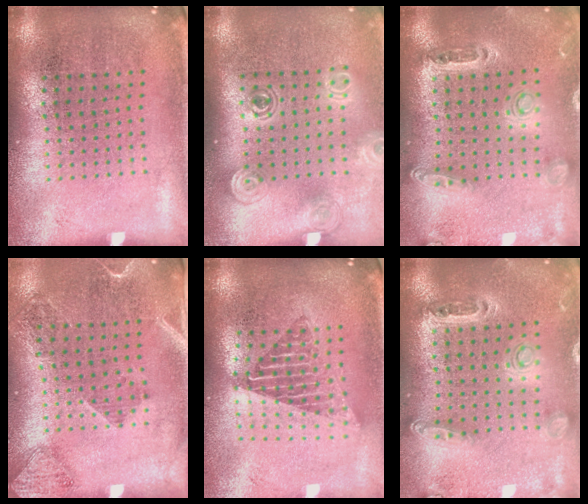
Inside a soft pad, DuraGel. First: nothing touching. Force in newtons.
{"total": 1.4, "press": 1.2, "slide": 0.8}
{"total": 1.4, "press": 1.4, "slide": 0.2}
{"total": 1.8, "press": 1.5, "slide": 1.1}
{"total": 1.7, "press": 1.4, "slide": 1.0}
{"total": 1.3, "press": 1.3, "slide": 0.2}